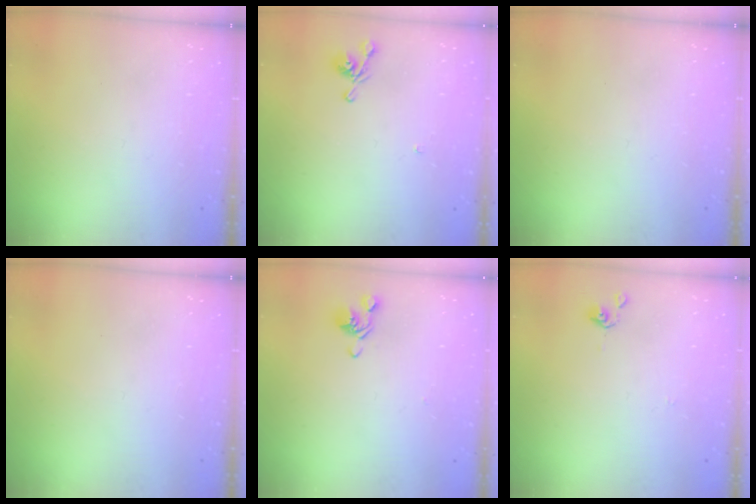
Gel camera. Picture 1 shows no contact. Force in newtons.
{"total": 5.1, "press": 5.1, "slide": 0.5}
{"total": 0.0}
{"total": 0.0}
{"total": 0.0}
{"total": 0.0}